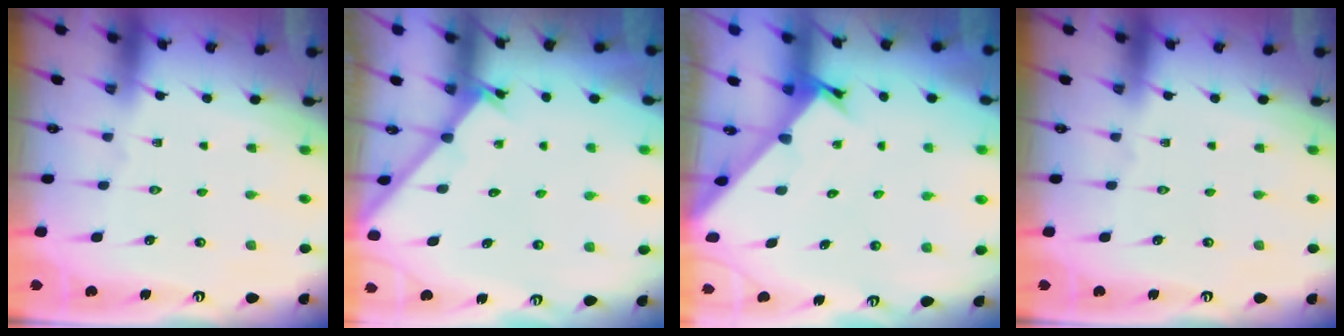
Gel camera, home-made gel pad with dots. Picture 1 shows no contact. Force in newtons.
{"total": 2.3, "press": 2.3, "slide": 0.2}
{"total": 2.2, "press": 2.2, "slide": 0.2}
{"total": 0.0}